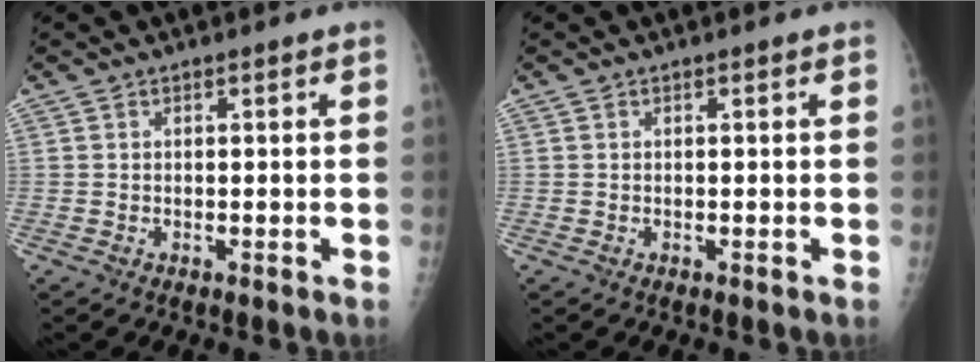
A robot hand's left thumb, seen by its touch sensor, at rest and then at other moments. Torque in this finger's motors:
{"motor_torque": [0.01, 0.01, 0.00, 0.00, 0.00]}